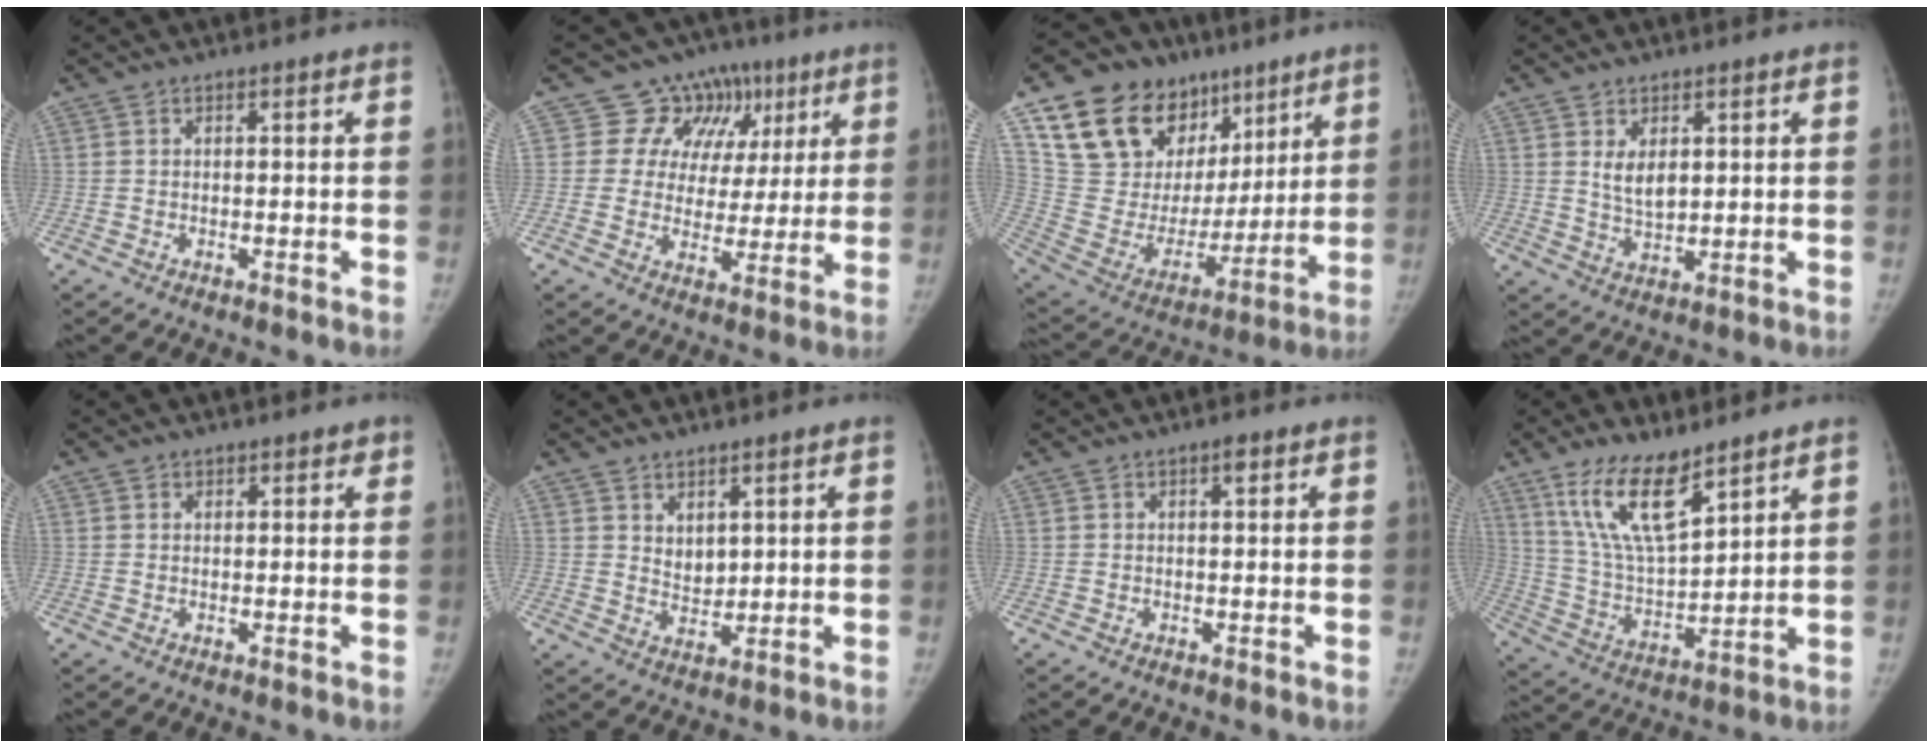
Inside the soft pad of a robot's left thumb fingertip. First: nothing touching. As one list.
[{"total": 12.8, "force": [5.6, 10.9, 3.7], "torque": [0.005, 0.004, 0.080]}, {"total": 26.9, "force": [14.5, 17.6, 14.3], "torque": [-0.205, -0.005, 0.270]}, {"total": 5.0, "force": [1.6, 2.8, 3.8], "torque": [-0.054, -0.016, 0.038]}, {"total": 1.6, "force": [1.0, 1.2, 0.2], "torque": [0.016, -0.004, 0.009]}, {"total": 3.9, "force": [2.1, 2.5, 2.2], "torque": [-0.022, -0.021, 0.046]}, {"total": 1.3, "force": [0.6, 0.4, 1.1], "torque": [-0.013, 0.001, 0.007]}, {"total": 14.2, "force": [9.3, 4.5, 9.7], "torque": [-0.166, -0.052, 0.193]}]